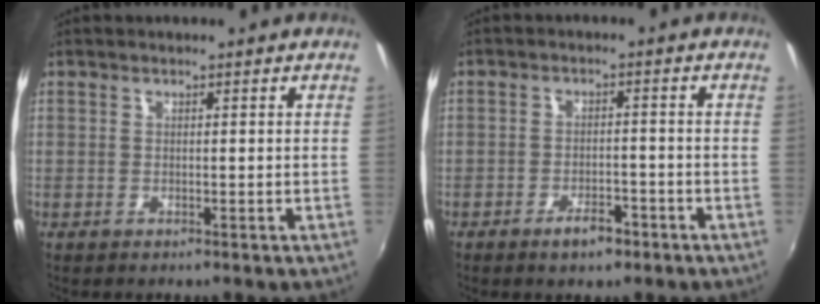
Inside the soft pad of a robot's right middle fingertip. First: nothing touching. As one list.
[{"total": 4.3, "force": [-2.9, 1.9, 2.6], "torque": [-0.052, -0.001, -0.042]}]